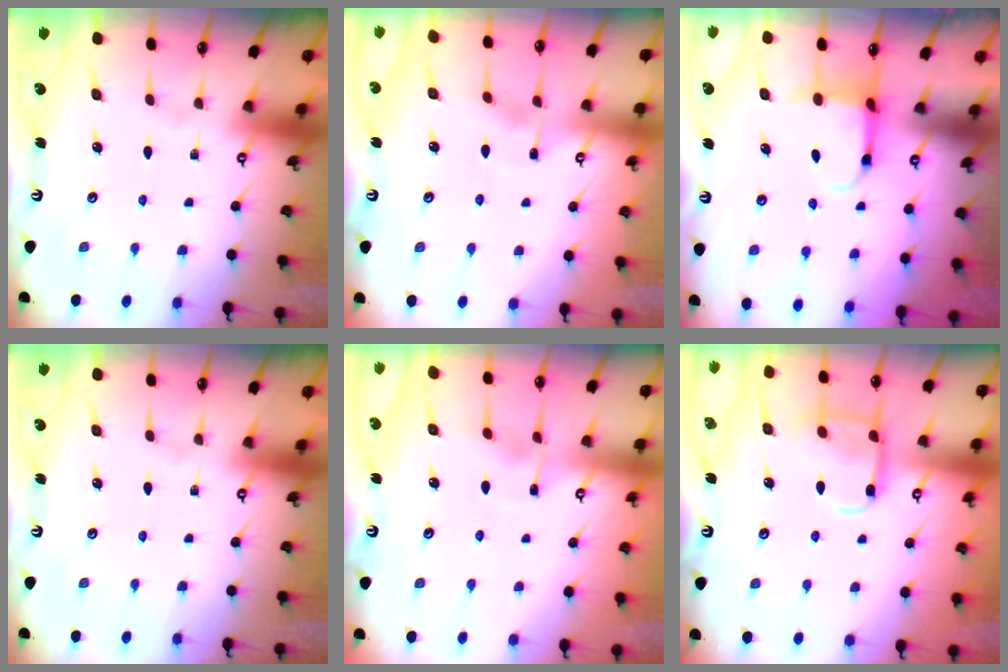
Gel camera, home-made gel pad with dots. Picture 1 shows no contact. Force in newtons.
{"total": 3.0, "press": 2.9, "slide": 0.4}
{"total": 3.9, "press": 3.7, "slide": 1.3}
{"total": 0.0}
{"total": 3.6, "press": 3.6, "slide": 0.2}
{"total": 11.0, "press": 10.9, "slide": 1.2}